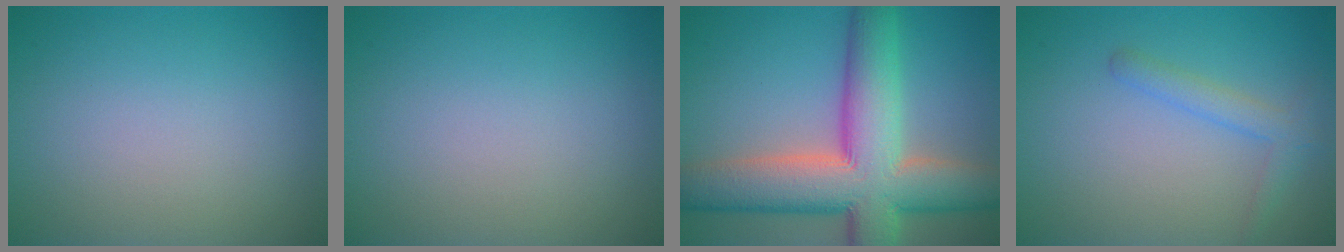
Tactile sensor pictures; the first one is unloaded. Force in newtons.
{"total": 0.0}
{"total": 12.4, "press": 12.3, "slide": 0.7}
{"total": 2.0, "press": 2.0, "slide": 0.2}